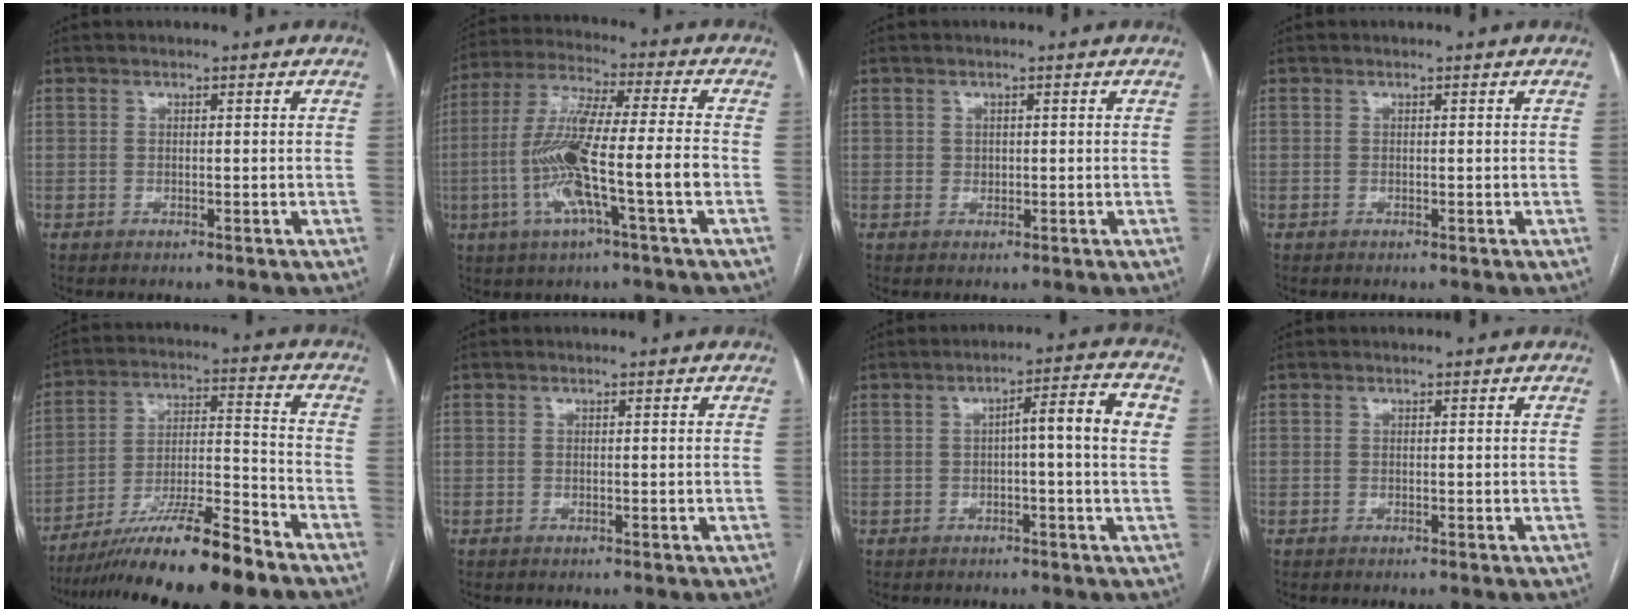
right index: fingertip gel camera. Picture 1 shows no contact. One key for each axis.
{"total": 14.0, "fx": -3.6, "fy": 0.2, "fz": 13.5, "tx": -0.271, "ty": 0.004, "tz": -0.070}
{"total": 0.8, "fx": 0.2, "fy": 0.7, "fz": 0.2, "tx": 0.000, "ty": 0.003, "tz": 0.006}
{"total": 0.0}
{"total": 16.1, "fx": -12.5, "fy": 0.2, "fz": 10.1, "tx": -0.181, "ty": -0.015, "tz": -0.218}
{"total": 0.0}
{"total": 7.1, "fx": 0.6, "fy": 0.2, "fz": 7.1, "tx": -0.099, "ty": 0.021, "tz": 0.004}
{"total": 0.0}